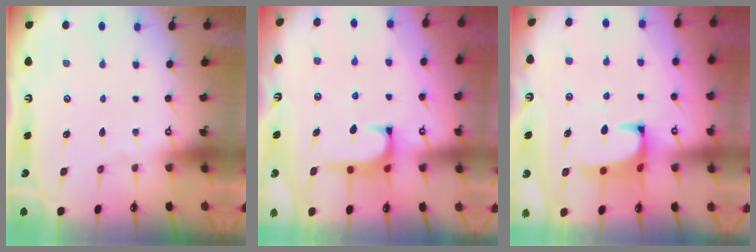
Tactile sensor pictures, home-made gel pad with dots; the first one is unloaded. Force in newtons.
{"total": 1.7, "press": 1.5, "slide": 0.8}
{"total": 2.1, "press": 1.9, "slide": 0.9}